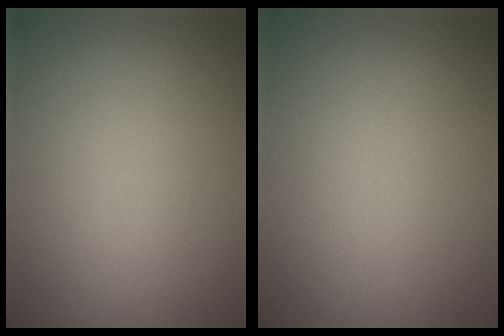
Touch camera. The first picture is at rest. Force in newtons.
{"total": 0.0}